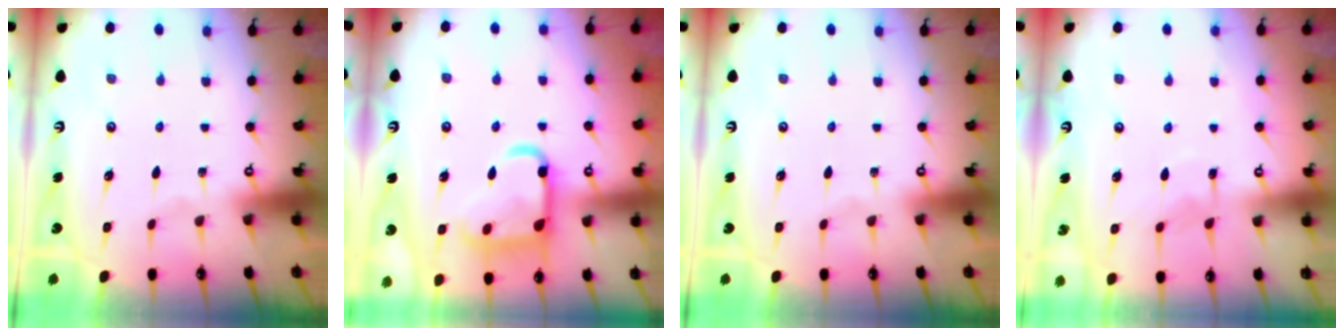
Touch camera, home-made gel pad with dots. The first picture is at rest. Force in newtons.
{"total": 17.0, "press": 16.9, "slide": 1.3}
{"total": 0.0}
{"total": 6.1, "press": 6.1, "slide": 0.6}